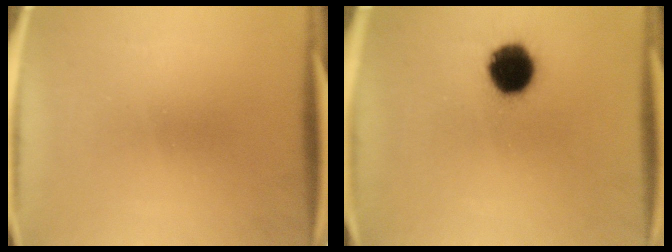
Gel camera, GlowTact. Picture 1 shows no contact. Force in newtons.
{"total": 11.5}